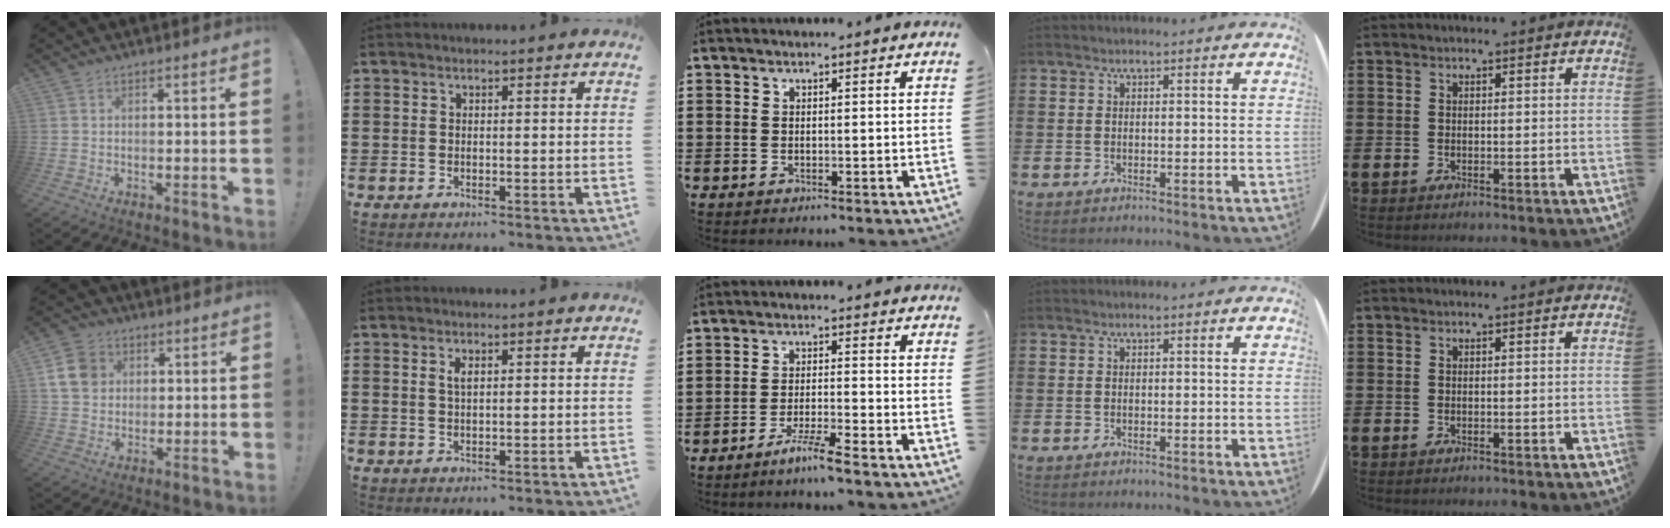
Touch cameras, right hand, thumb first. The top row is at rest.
{"thumb": {"total": 9.4, "force": [2.7, 7.9, 4.2], "torque": [-0.068, 0.001, 0.056]}, "index": {"total": 1.6, "force": [0.6, 0.6, 1.4], "torque": [-0.030, 0.004, 0.009]}, "middle": {"total": 4.6, "force": [-3.8, -0.3, 2.5], "torque": [-0.047, -0.007, -0.071]}}